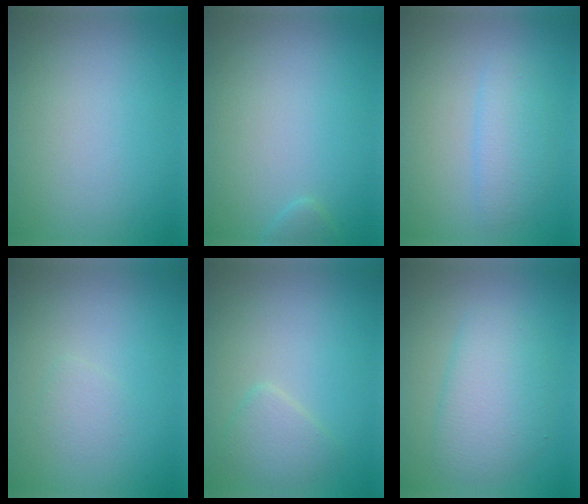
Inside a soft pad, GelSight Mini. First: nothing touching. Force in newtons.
{"total": 0.8, "press": 0.8, "slide": 0.0}
{"total": 2.4, "press": 2.4, "slide": 0.1}
{"total": 1.0, "press": 1.0, "slide": 0.1}
{"total": 2.0, "press": 2.0, "slide": 0.1}
{"total": 4.1, "press": 4.0, "slide": 0.1}